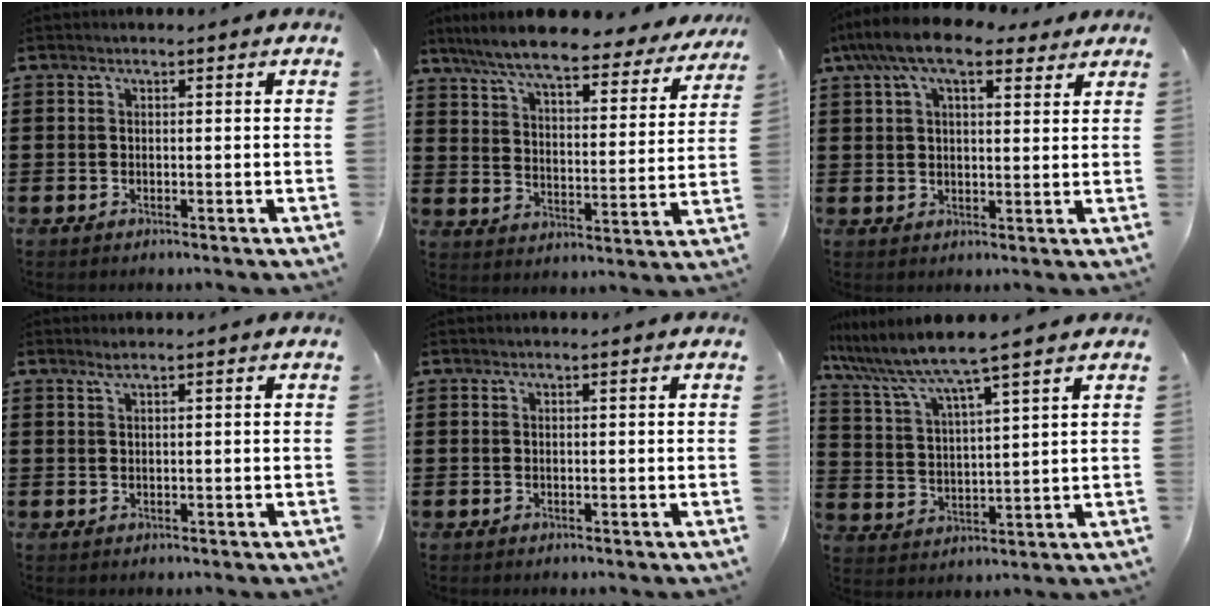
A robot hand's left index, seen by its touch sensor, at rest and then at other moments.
{"total": 8.7, "force": [7.7, 0.6, 3.9], "torque": [-0.108, -0.044, 0.132]}
{"total": 9.3, "force": [6.4, 3.5, 5.7], "torque": [-0.121, -0.001, 0.115]}
{"total": 1.1, "force": [0.6, -0.1, 0.9], "torque": [-0.017, -0.001, 0.012]}
{"total": 0.0}
{"total": 6.8, "force": [5.8, -0.3, 3.5], "torque": [-0.094, -0.036, 0.094]}